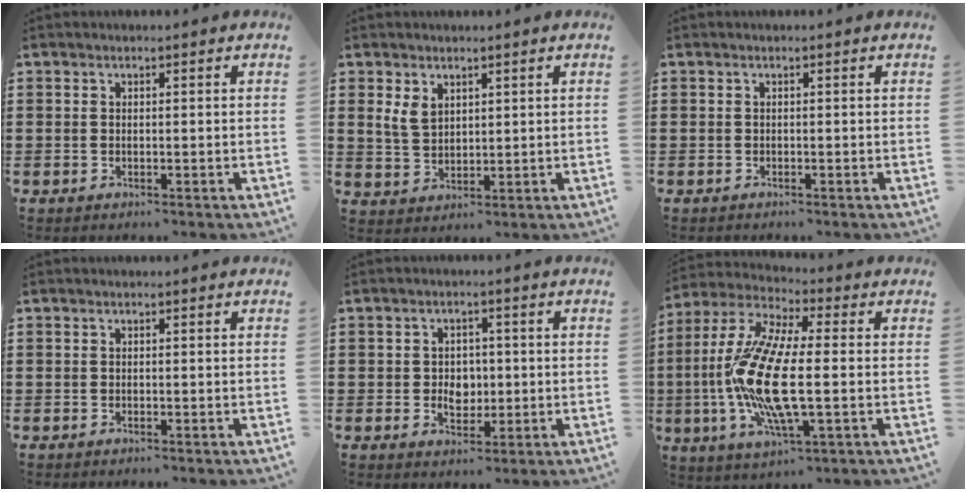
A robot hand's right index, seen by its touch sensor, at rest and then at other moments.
{"total": 3.7, "force": [1.7, 2.6, 2.0], "torque": [-0.047, 0.009, 0.033]}
{"total": 0.5, "force": [-0.4, 0.3, -0.1], "torque": [0.003, 0.003, -0.011]}
{"total": 0.0}
{"total": 3.7, "force": [-0.3, 2.9, 2.2], "torque": [-0.035, -0.001, -0.013]}
{"total": 15.0, "force": [-1.9, 4.5, 14.2], "torque": [-0.321, -0.024, -0.042]}